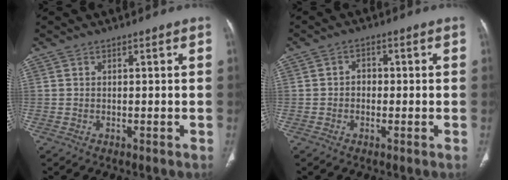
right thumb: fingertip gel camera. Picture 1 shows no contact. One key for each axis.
{"total": 2.5, "fx": -0.3, "fy": 2.1, "fz": 1.3, "tx": -0.006, "ty": 0.010, "tz": -0.010}